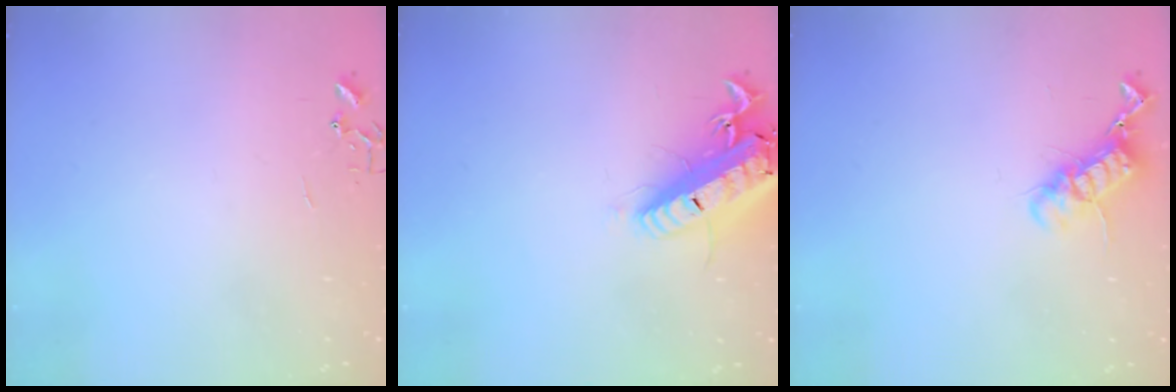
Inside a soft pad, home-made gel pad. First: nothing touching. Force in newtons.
{"total": 20.0, "press": 19.7, "slide": 4.0}
{"total": 12.0, "press": 11.9, "slide": 0.7}